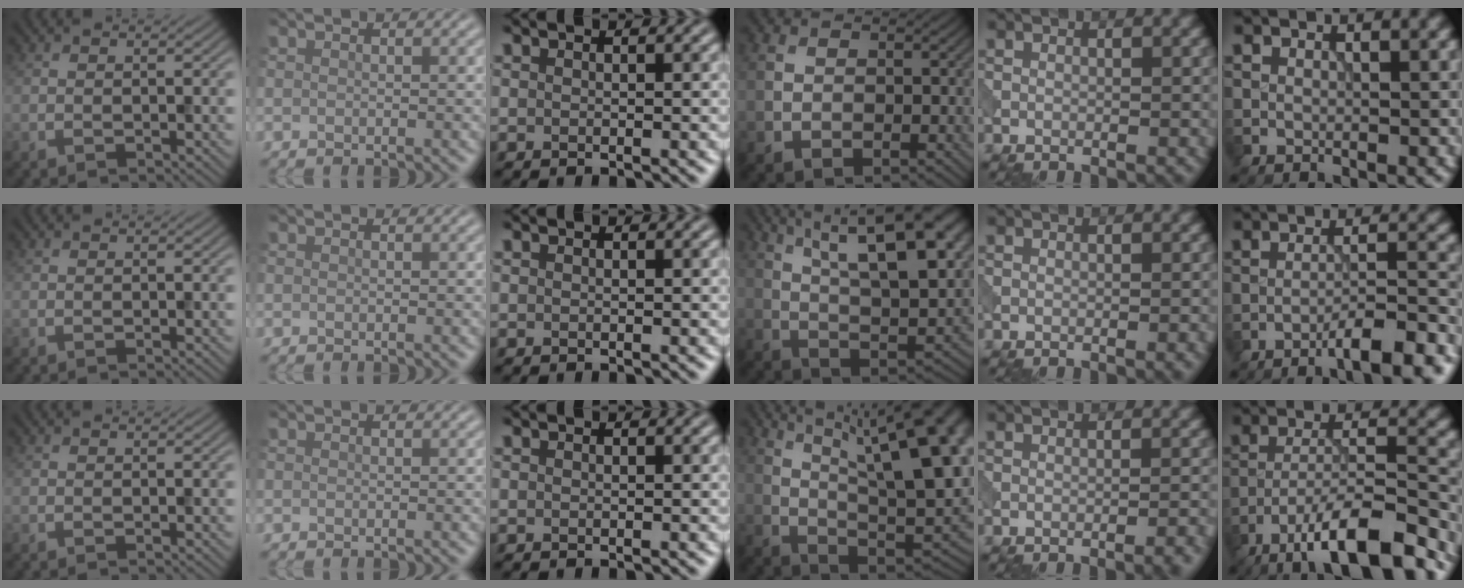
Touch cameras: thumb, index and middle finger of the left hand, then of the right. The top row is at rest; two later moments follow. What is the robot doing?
{"motion": "pour", "object": "beaker"}